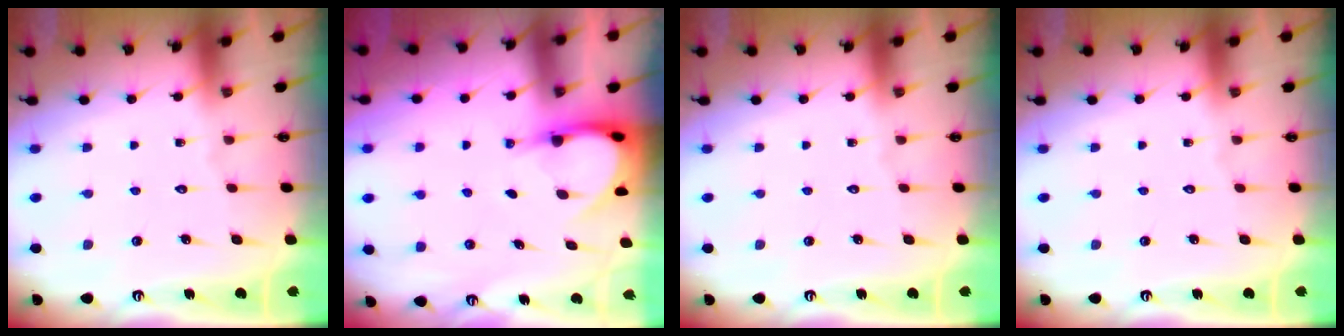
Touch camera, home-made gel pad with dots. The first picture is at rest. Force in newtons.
{"total": 4.0, "press": 4.0, "slide": 0.4}
{"total": 0.0}
{"total": 0.0}